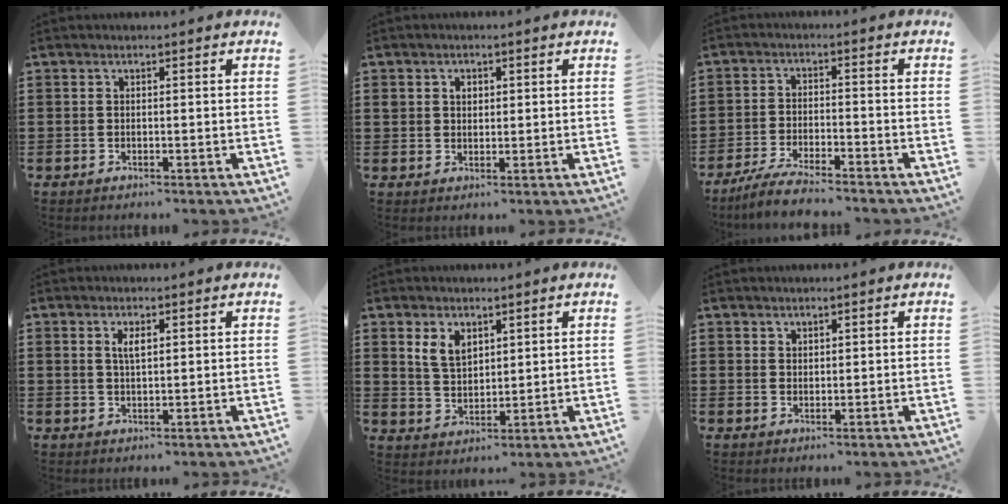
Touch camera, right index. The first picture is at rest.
{"total": 2.0, "force": [0.8, 1.6, 0.8], "torque": [-0.022, 0.009, 0.014]}
{"total": 4.7, "force": [-4.4, 0.1, 1.7], "torque": [-0.043, -0.007, -0.087]}
{"total": 2.5, "force": [0.9, 0.9, 2.1], "torque": [-0.045, 0.004, 0.015]}
{"total": 4.6, "force": [2.4, 2.9, 2.7], "torque": [-0.062, 0.009, 0.043]}
{"total": 1.5, "force": [1.3, 0.8, 0.0], "torque": [-0.002, 0.001, 0.026]}